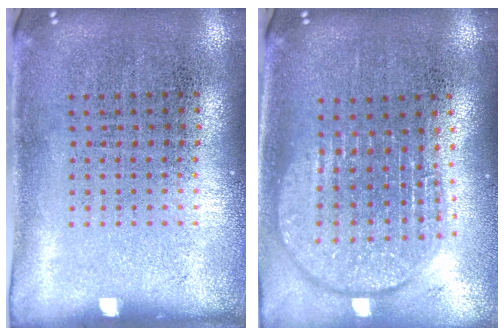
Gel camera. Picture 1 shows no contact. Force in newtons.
{"total": 1.9, "press": 1.5, "slide": 1.1}